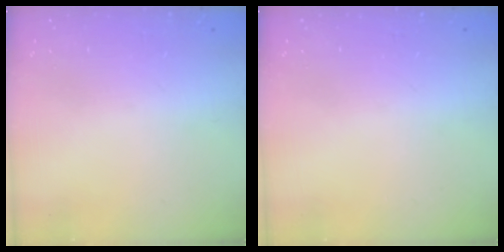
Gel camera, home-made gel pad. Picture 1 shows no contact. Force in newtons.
{"total": 0.0}